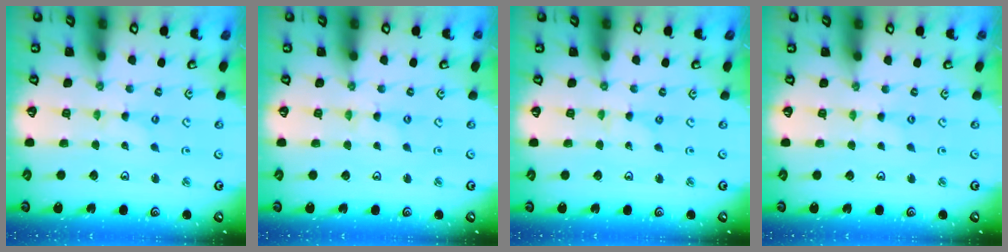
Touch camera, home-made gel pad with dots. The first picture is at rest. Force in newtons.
{"total": 0.0}
{"total": 0.0}
{"total": 0.0}